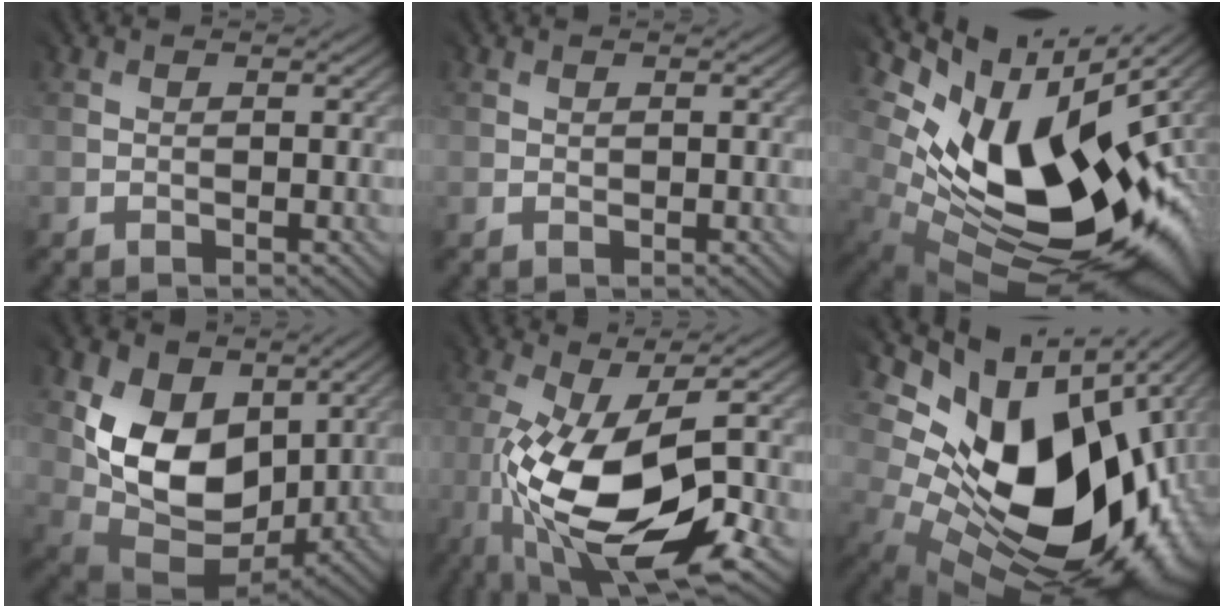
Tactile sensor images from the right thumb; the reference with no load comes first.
{"total": 0.8, "force": [0.5, 0.7, 0.3], "torque": [-0.002, 0.000, 0.010]}
{"total": 15.2, "force": [2.2, 8.8, 12.2], "torque": [-0.191, -0.027, 0.056]}
{"total": 11.6, "force": [3.5, 8.5, 7.0], "torque": [-0.148, -0.008, 0.065]}
{"total": 14.8, "force": [-5.1, 6.0, 12.5], "torque": [-0.256, -0.033, -0.086]}
{"total": 18.0, "force": [1.3, 11.8, 13.5], "torque": [-0.219, -0.038, 0.060]}